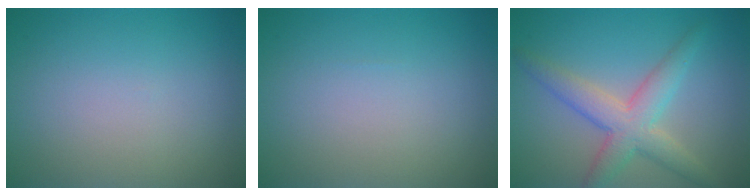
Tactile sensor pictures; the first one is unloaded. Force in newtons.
{"total": 0.0}
{"total": 4.7, "press": 4.7, "slide": 0.2}